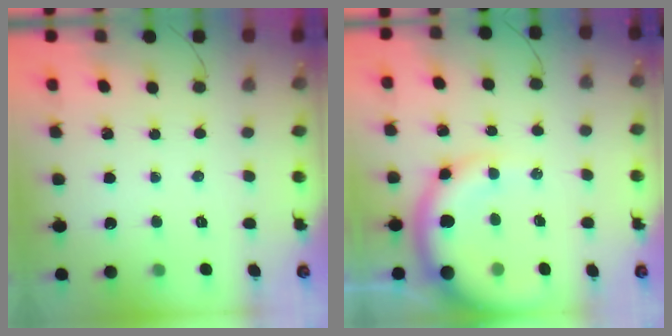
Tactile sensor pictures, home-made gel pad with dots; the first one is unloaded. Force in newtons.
{"total": 12.8, "press": 12.5, "slide": 2.8}